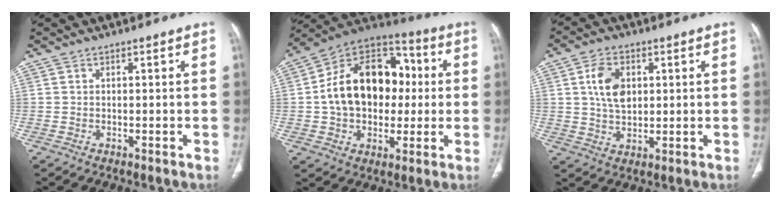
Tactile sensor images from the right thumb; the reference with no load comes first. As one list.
[{"total": 21.8, "force": [1.1, 15.5, 15.4], "torque": [-0.220, 0.034, 0.018]}, {"total": 7.7, "force": [1.9, 5.0, 5.5], "torque": [-0.090, -0.006, 0.036]}]